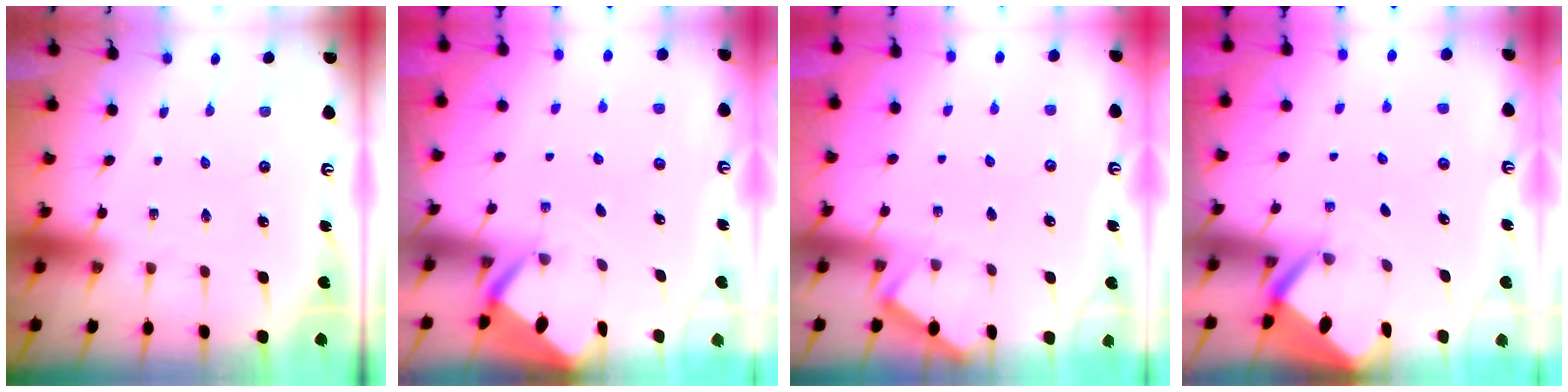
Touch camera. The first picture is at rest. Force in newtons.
{"total": 2.4, "press": 2.4, "slide": 0.3}
{"total": 2.7, "press": 2.7, "slide": 0.2}
{"total": 3.0, "press": 3.0, "slide": 0.2}